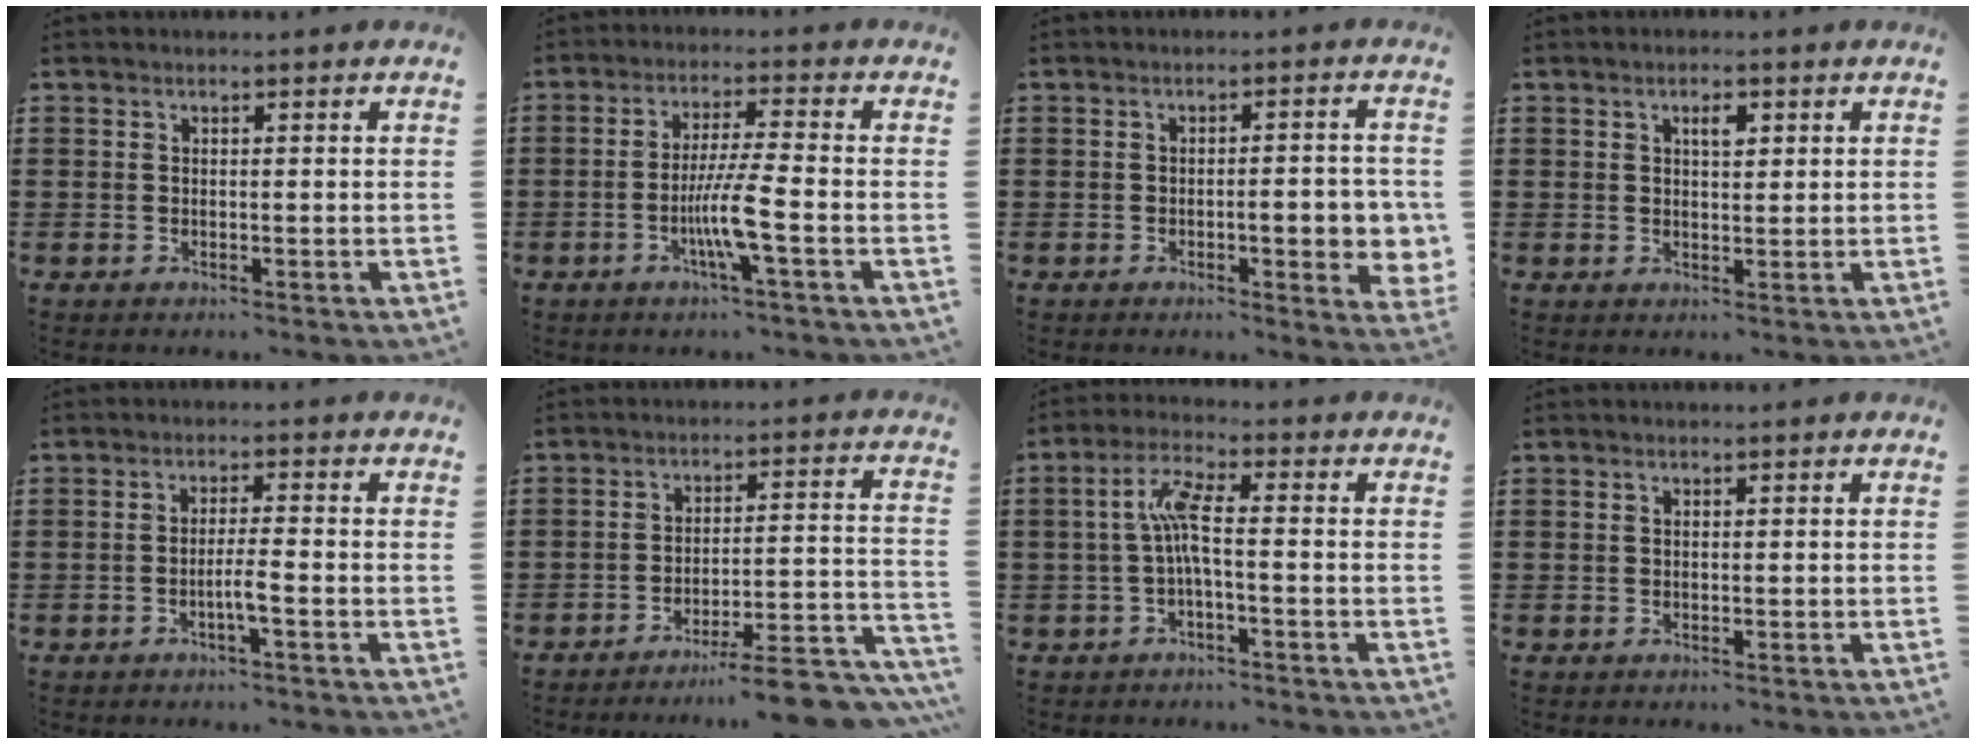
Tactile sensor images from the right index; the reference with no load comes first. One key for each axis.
{"total": 7.0, "fx": -2.5, "fy": -0.1, "fz": 6.6, "tx": -0.130, "ty": -0.016, "tz": -0.050}
{"total": 6.0, "fx": -1.0, "fy": 1.6, "fz": 5.7, "tx": -0.078, "ty": -0.005, "tz": -0.017}
{"total": 2.3, "fx": 1.0, "fy": 0.9, "fz": 1.8, "tx": -0.031, "ty": 0.002, "tz": 0.013}
{"total": 3.1, "fx": -1.3, "fy": -0.1, "fz": 2.8, "tx": -0.056, "ty": -0.007, "tz": -0.027}
{"total": 8.2, "fx": -7.2, "fy": 0.3, "fz": 4.0, "tx": -0.054, "ty": 0.004, "tz": -0.134}
{"total": 5.6, "fx": -0.5, "fy": 0.9, "fz": 5.5, "tx": -0.119, "ty": -0.002, "tz": -0.018}
{"total": 0.0}